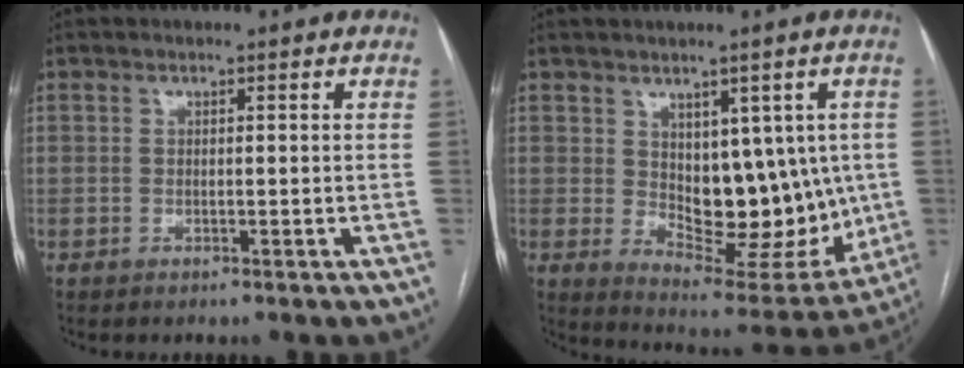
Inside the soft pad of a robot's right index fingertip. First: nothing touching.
{"total": 13.9, "force": [0.7, 7.6, 11.7], "torque": [-0.138, -0.001, 0.038]}